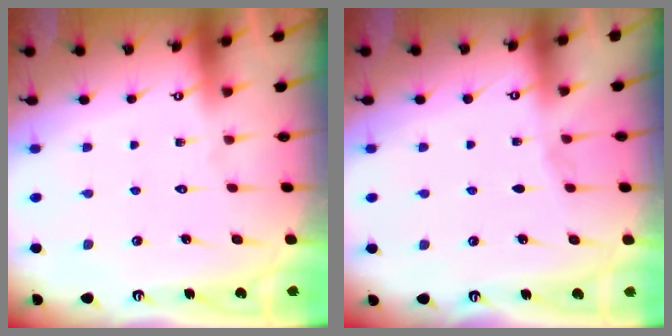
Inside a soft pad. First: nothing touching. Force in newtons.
{"total": 3.1, "press": 3.1, "slide": 0.5}